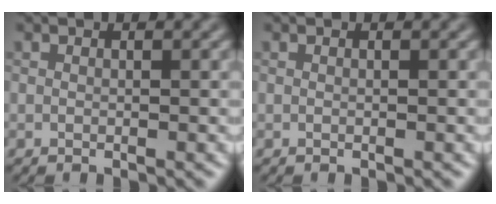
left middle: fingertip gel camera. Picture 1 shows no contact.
{"total": 0.0}